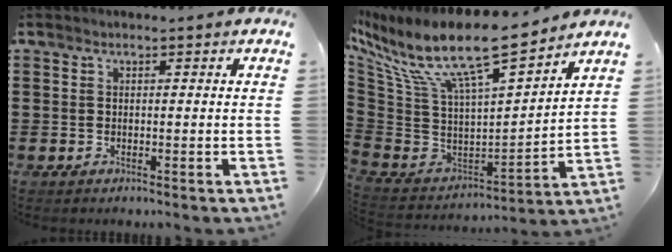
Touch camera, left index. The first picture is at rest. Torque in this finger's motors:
{"motor_torque": [1.21, 0.93, 1.05, 0.21]}